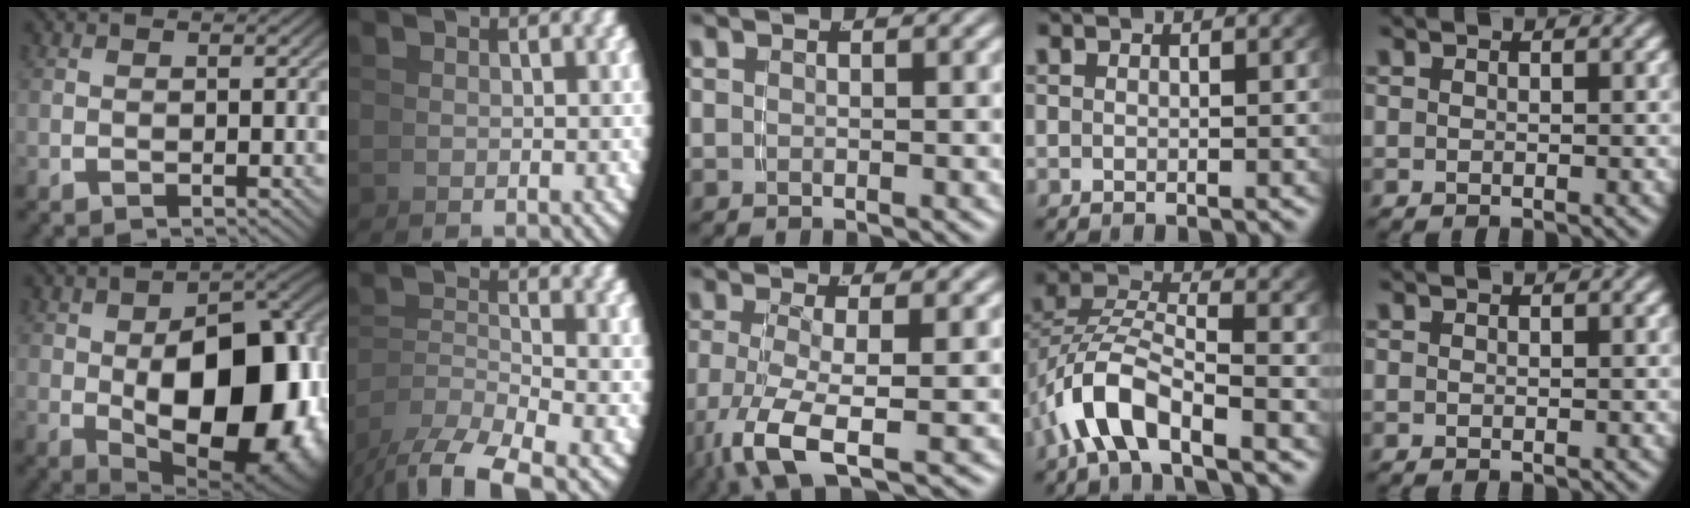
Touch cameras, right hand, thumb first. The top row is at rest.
{"thumb": {"total": 21.3, "force": [-2.8, 12.8, 16.8], "torque": [-0.267, -0.076, 0.000]}, "index": {"total": 5.3, "force": [-3.4, 2.7, 3.1], "torque": [-0.059, -0.013, -0.048]}, "middle": {"total": 6.0, "force": [-2.8, 2.2, 4.9], "torque": [-0.122, -0.040, -0.026]}, "ring": {"total": 6.2, "force": [-1.9, 4.0, 4.4], "torque": [-0.113, -0.012, -0.038]}}